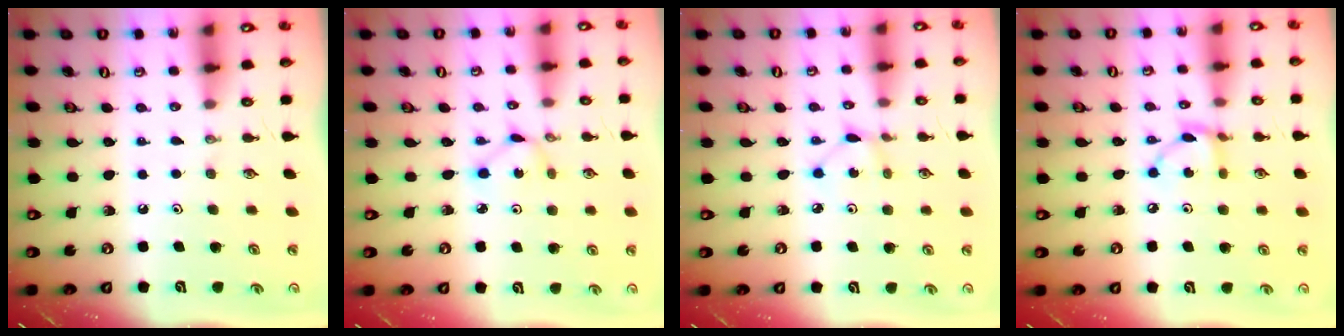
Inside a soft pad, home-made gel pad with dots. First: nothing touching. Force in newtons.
{"total": 1.6, "press": 1.6, "slide": 0.2}
{"total": 2.3, "press": 2.2, "slide": 0.3}
{"total": 6.0, "press": 6.0, "slide": 0.2}